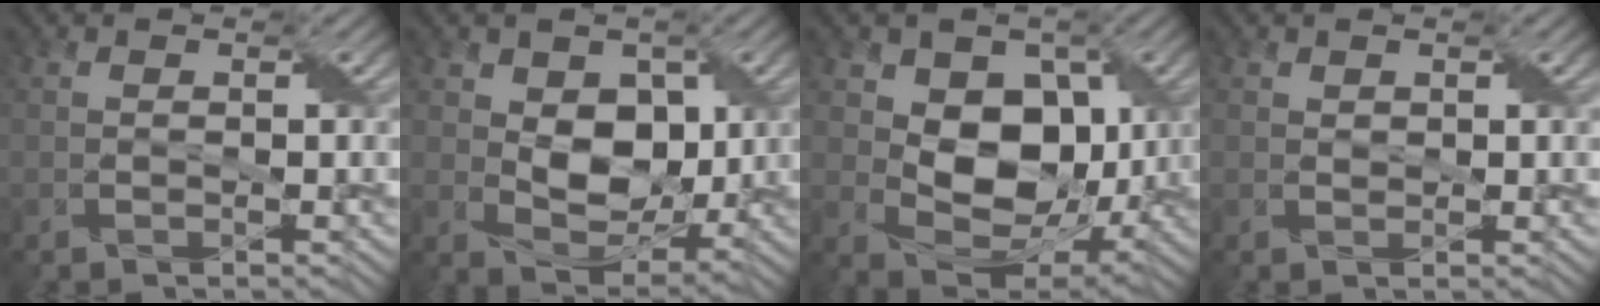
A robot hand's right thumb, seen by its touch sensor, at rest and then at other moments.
{"total": 7.4, "force": [1.2, 5.3, 5.0], "torque": [-0.102, -0.008, 0.020]}
{"total": 10.4, "force": [1.8, 7.6, 6.9], "torque": [-0.131, -0.015, 0.023]}
{"total": 0.7, "force": [0.5, 0.5, 0.1], "torque": [-0.006, -0.001, 0.011]}